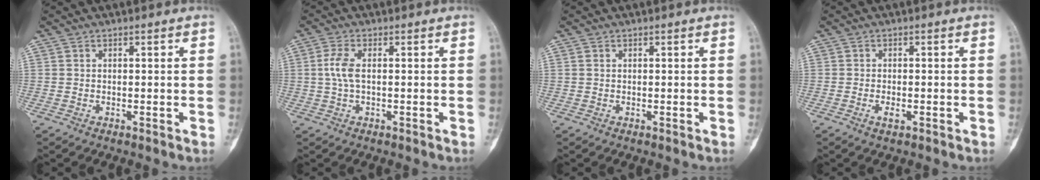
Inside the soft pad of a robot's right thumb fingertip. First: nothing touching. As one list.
[{"total": 4.0, "force": [0.3, 1.7, 3.6], "torque": [-0.096, 0.006, 0.005]}, {"total": 0.5, "force": [0.2, 0.4, 0.3], "torque": [-0.008, 0.003, 0.005]}, {"total": 1.8, "force": [-0.7, 0.9, 1.4], "torque": [-0.026, 0.002, -0.014]}]